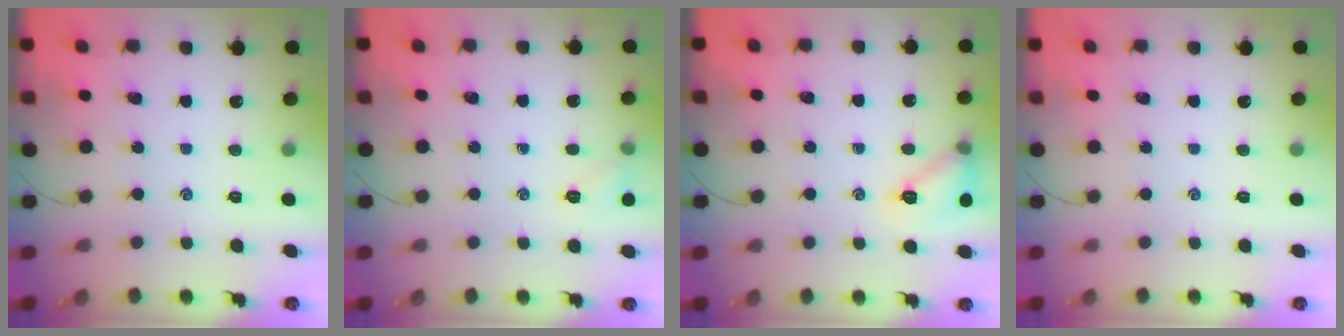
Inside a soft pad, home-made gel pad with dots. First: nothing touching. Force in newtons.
{"total": 5.9, "press": 5.7, "slide": 1.7}
{"total": 10.9, "press": 10.9, "slide": 0.6}
{"total": 0.0}